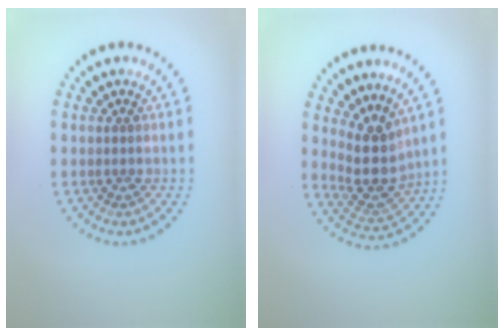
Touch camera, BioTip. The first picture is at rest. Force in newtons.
{"total": 3.8, "press": 2.9, "slide": 2.4}